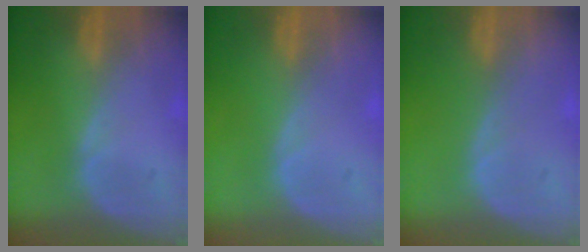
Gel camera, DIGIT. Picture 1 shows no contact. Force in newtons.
{"total": 0.0}
{"total": 0.0}